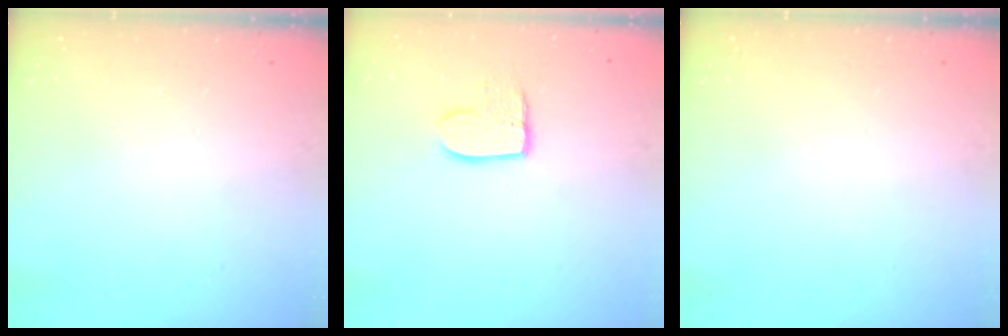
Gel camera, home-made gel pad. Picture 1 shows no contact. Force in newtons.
{"total": 8.4, "press": 8.4, "slide": 0.6}
{"total": 0.0}